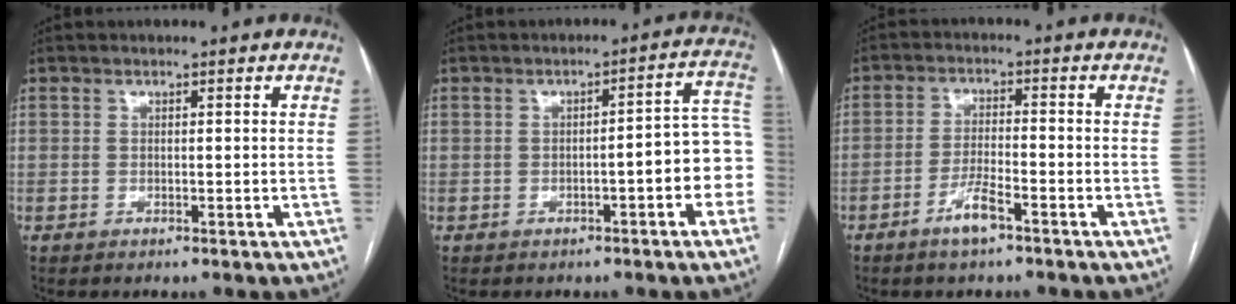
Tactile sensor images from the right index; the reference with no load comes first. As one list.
[{"total": 7.9, "force": [-1.8, 1.7, 7.5], "torque": [-0.084, 0.039, -0.022]}, {"total": 4.5, "force": [-3.0, 0.6, 3.3], "torque": [-0.065, -0.001, -0.058]}]